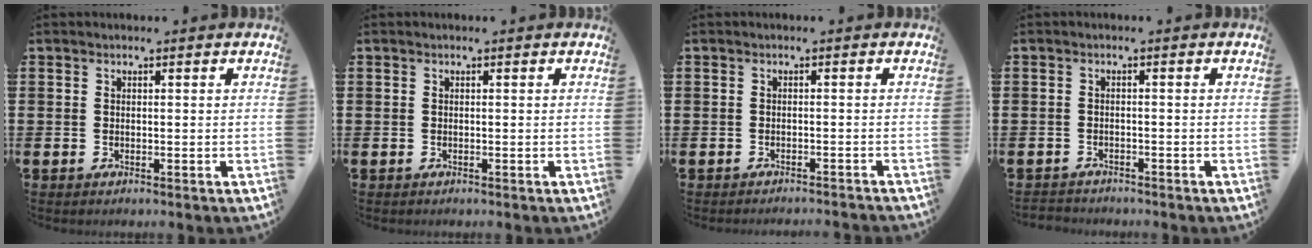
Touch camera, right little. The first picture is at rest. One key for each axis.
{"total": 0.0}
{"total": 0.9, "fx": -0.9, "fy": -0.2, "fz": 0.0, "tx": 0.000, "ty": 0.000, "tz": -0.019}
{"total": 1.1, "fx": -1.1, "fy": 0.2, "fz": -0.2, "tx": 0.000, "ty": 0.003, "tz": -0.025}